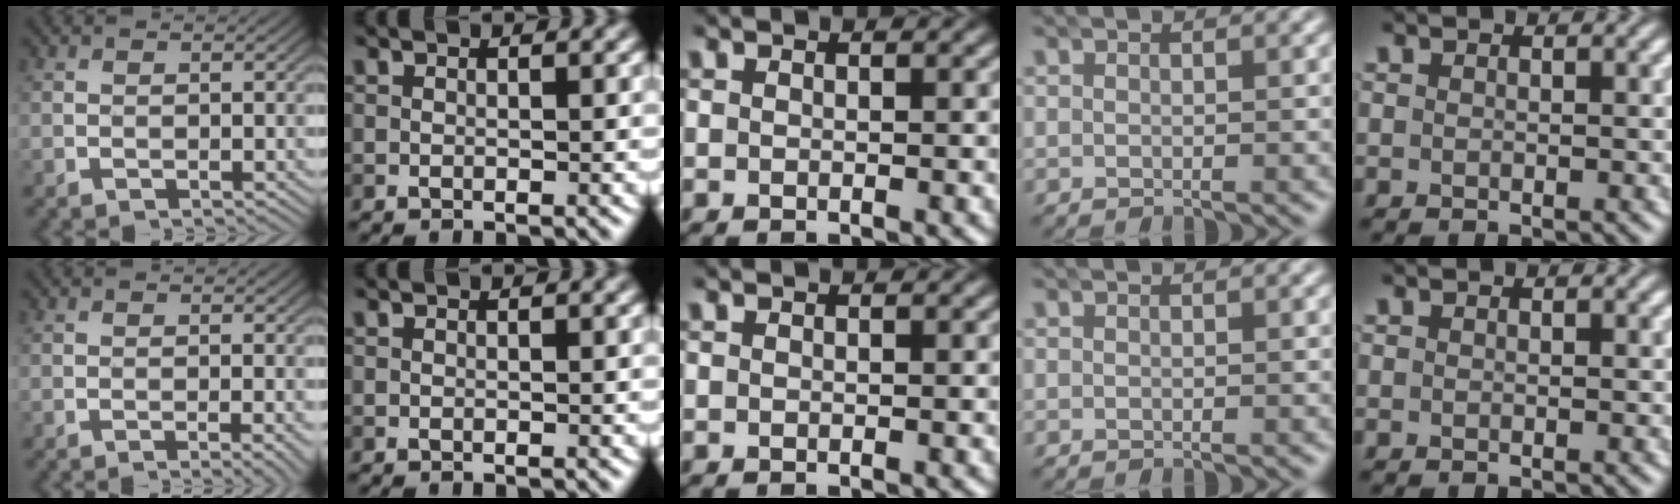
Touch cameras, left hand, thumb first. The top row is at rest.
{"thumb": {"total": 2.3, "force": [-0.8, 0.4, 2.2], "torque": [-0.026, 0.006, -0.015]}}